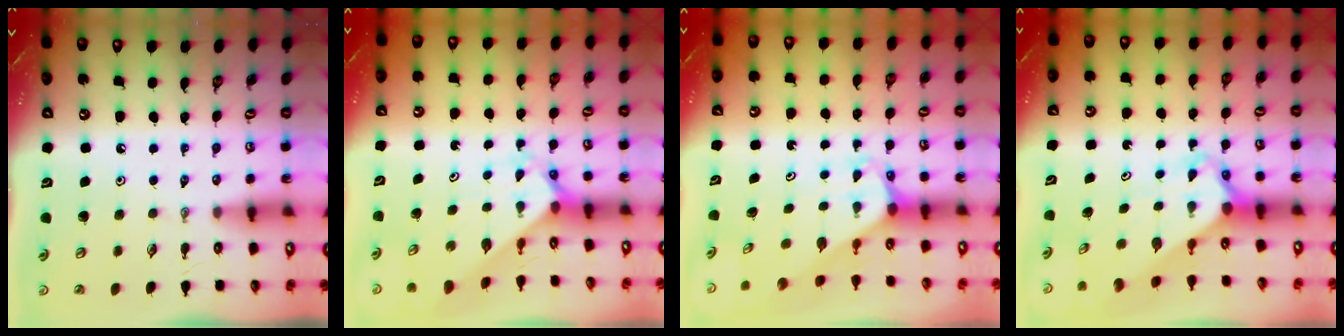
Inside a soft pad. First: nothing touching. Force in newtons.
{"total": 2.1, "press": 2.1, "slide": 0.3}
{"total": 2.0, "press": 2.0, "slide": 0.1}
{"total": 3.2, "press": 3.2, "slide": 0.2}